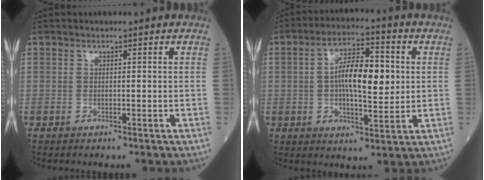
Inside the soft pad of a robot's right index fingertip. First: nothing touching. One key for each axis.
{"total": 10.4, "fx": 1.0, "fy": 3.6, "fz": 9.8, "tx": -0.171, "ty": 0.015, "tz": 0.012}